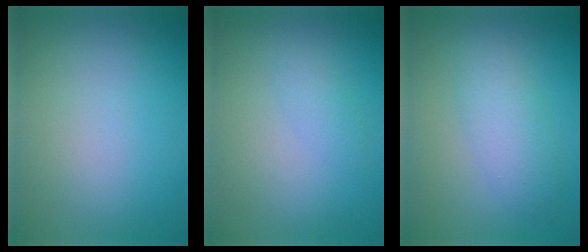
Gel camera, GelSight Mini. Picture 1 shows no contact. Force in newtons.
{"total": 1.2, "press": 1.2, "slide": 0.0}
{"total": 3.2, "press": 3.2, "slide": 0.1}